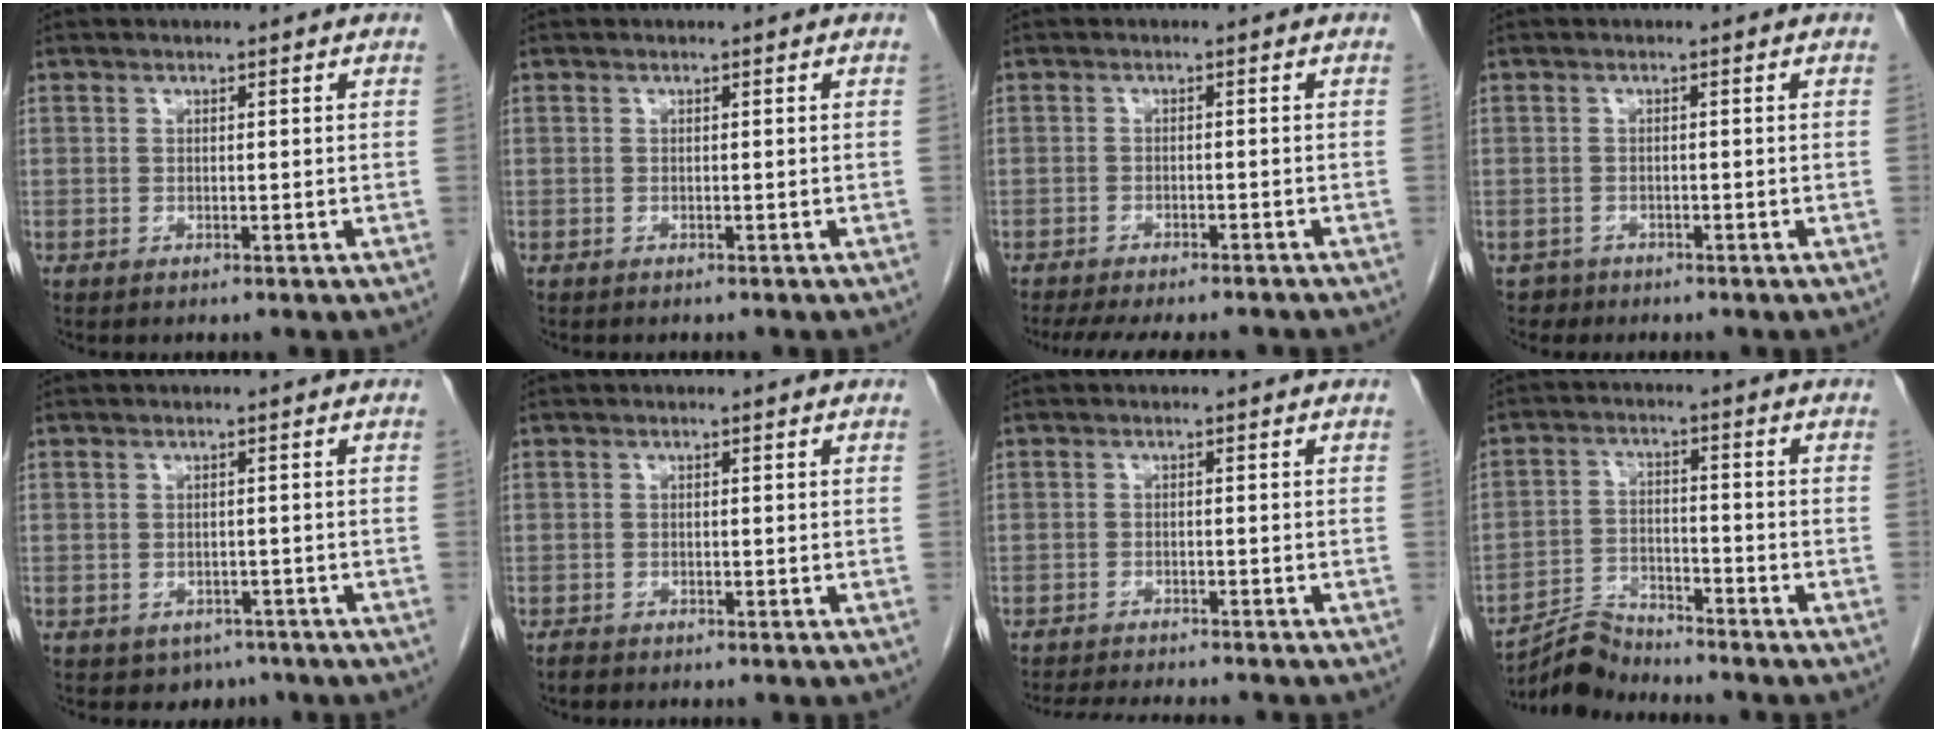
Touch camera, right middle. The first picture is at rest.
{"total": 0.5, "force": [-0.5, 0.1, 0.2], "torque": [-0.005, -0.001, -0.005]}
{"total": 12.7, "force": [-11.1, 2.8, 5.5], "torque": [-0.095, -0.012, -0.144]}
{"total": 1.3, "force": [-1.0, 0.8, -0.5], "torque": [0.003, 0.004, -0.017]}
{"total": 2.8, "force": [-2.0, 2.0, 0.3], "torque": [0.000, 0.006, -0.023]}
{"total": 1.0, "force": [-0.9, 0.4, 0.3], "torque": [-0.013, -0.001, -0.015]}
{"total": 9.4, "force": [-8.6, 1.1, 3.5], "torque": [-0.049, -0.012, -0.120]}
{"total": 5.9, "force": [-5.9, 0.1, -0.4], "torque": [-0.001, -0.002, -0.106]}